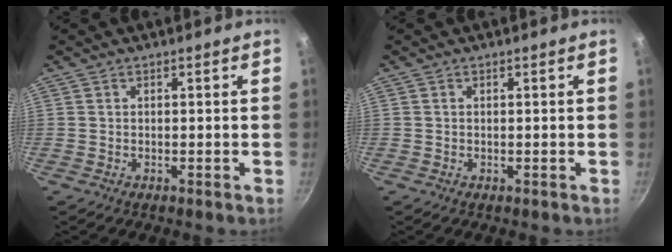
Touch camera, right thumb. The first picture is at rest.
{"total": 0.0}